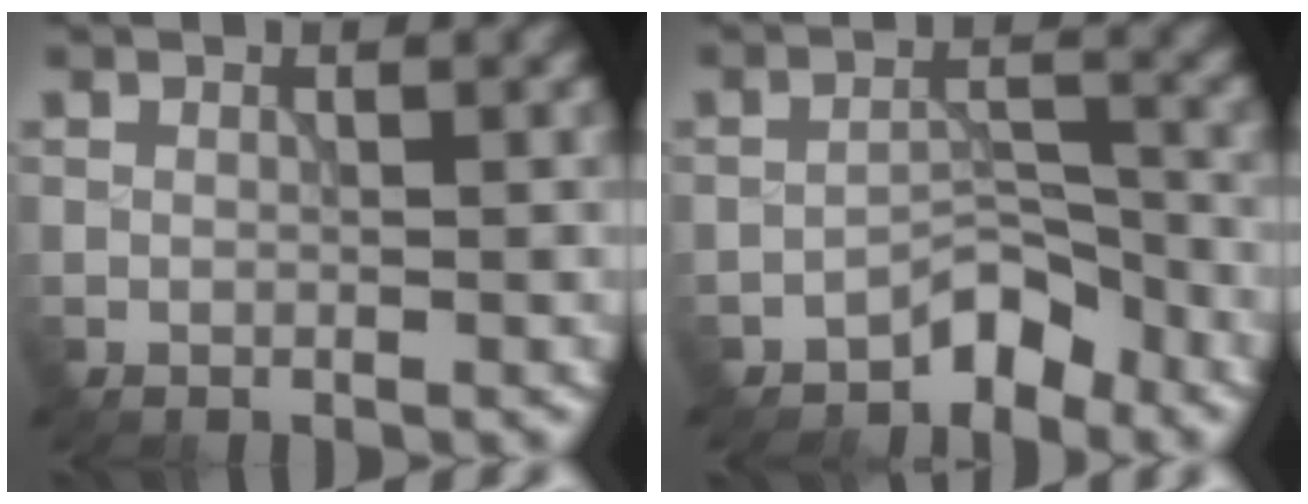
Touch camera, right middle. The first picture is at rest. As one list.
[{"total": 2.9, "force": [-2.5, 1.1, 1.0], "torque": [-0.008, 0.017, -0.042]}]